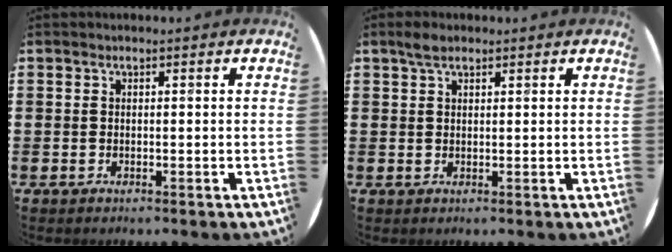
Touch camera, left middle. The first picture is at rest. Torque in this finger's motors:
{"motor_torque": [0.49, -0.62, -0.02, -0.01]}